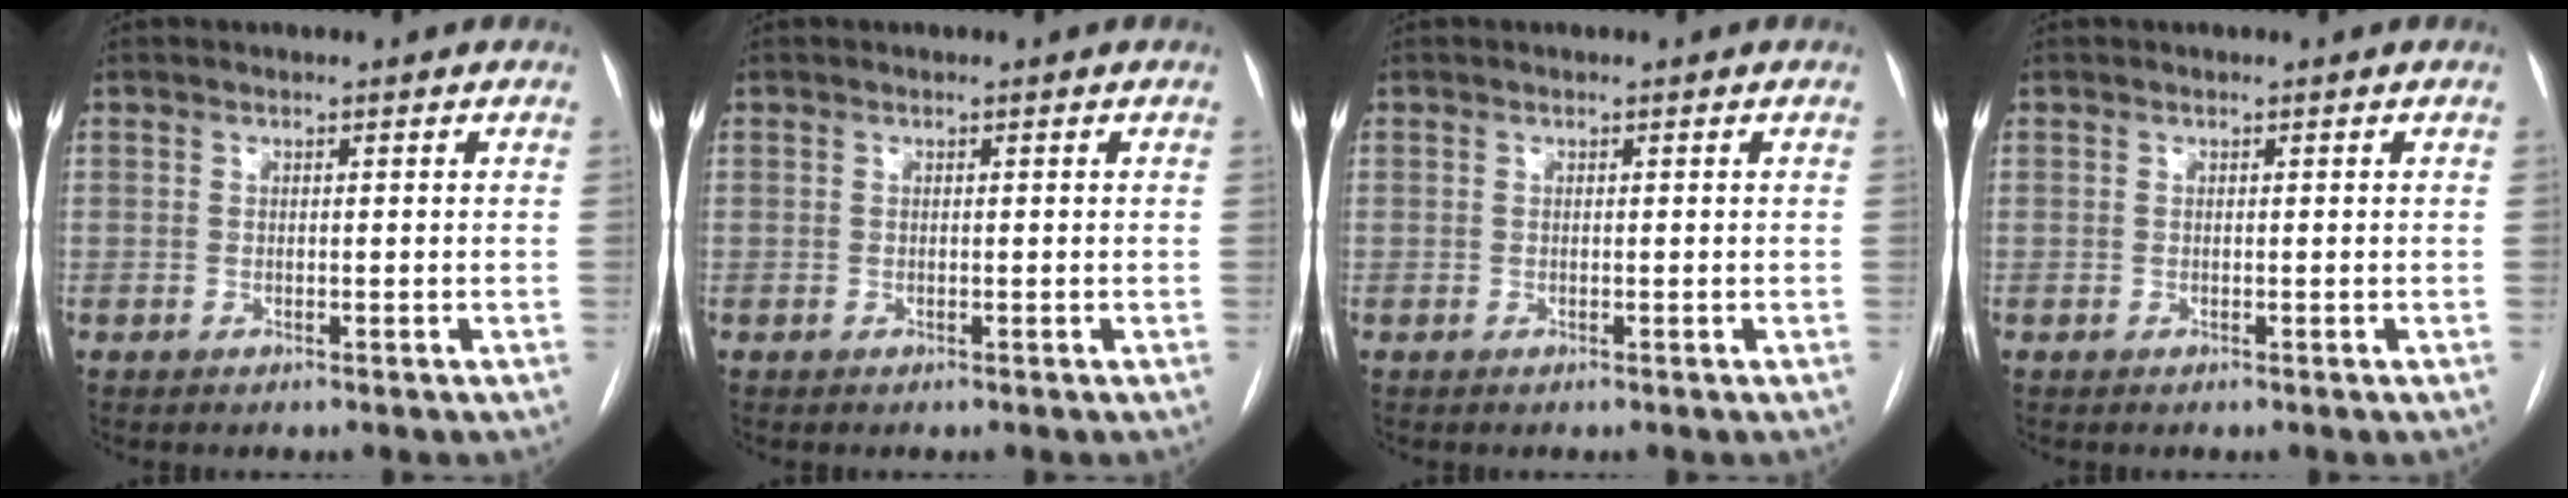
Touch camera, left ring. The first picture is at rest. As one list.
[{"total": 0.0}, {"total": 0.0}, {"total": 0.0}]